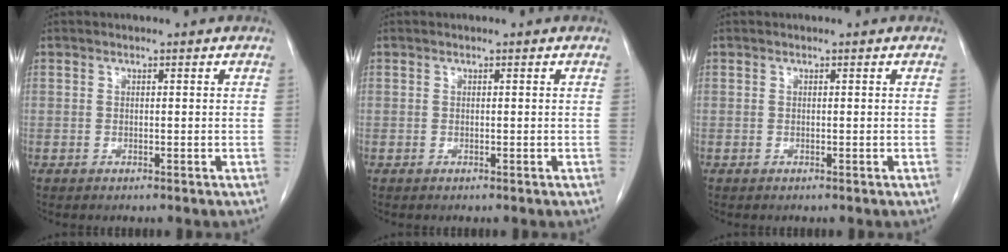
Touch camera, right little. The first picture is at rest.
{"total": 0.0}
{"total": 0.0}